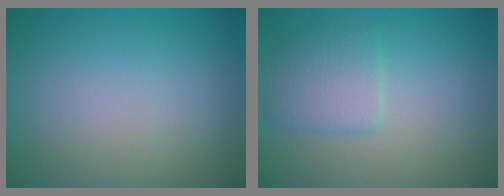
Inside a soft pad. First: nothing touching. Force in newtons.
{"total": 2.5, "press": 2.5, "slide": 0.1}